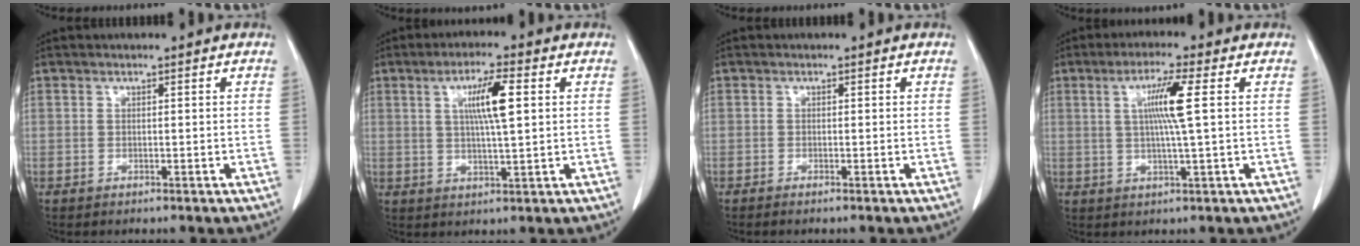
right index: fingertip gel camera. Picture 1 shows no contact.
{"total": 7.1, "force": [1.8, 0.4, 6.8], "torque": [-0.123, 0.003, 0.032]}
{"total": 0.6, "force": [-0.5, -0.1, 0.4], "torque": [-0.008, -0.001, -0.011]}
{"total": 6.7, "force": [1.3, -0.8, 6.5], "torque": [-0.120, 0.001, 0.026]}